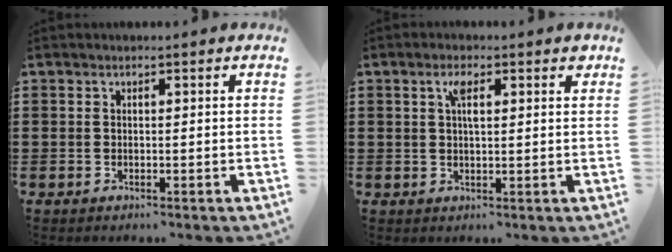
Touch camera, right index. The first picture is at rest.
{"total": 3.3, "force": [1.4, 1.0, 2.8], "torque": [-0.044, 0.001, 0.018]}